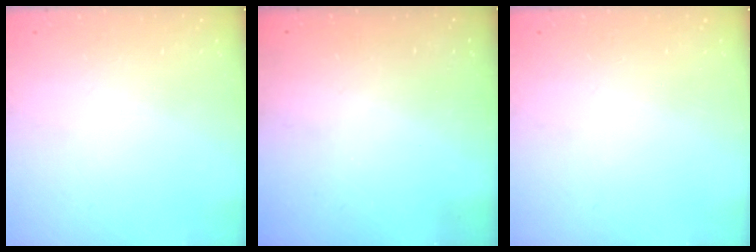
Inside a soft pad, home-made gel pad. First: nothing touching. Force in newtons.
{"total": 3.2, "press": 3.2, "slide": 0.1}
{"total": 0.0}